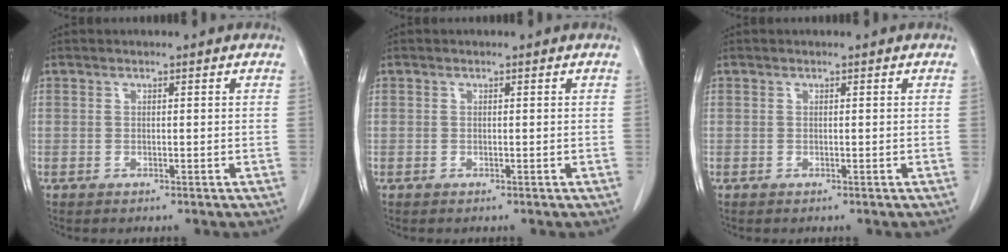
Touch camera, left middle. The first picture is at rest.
{"total": 0.0}
{"total": 0.0}